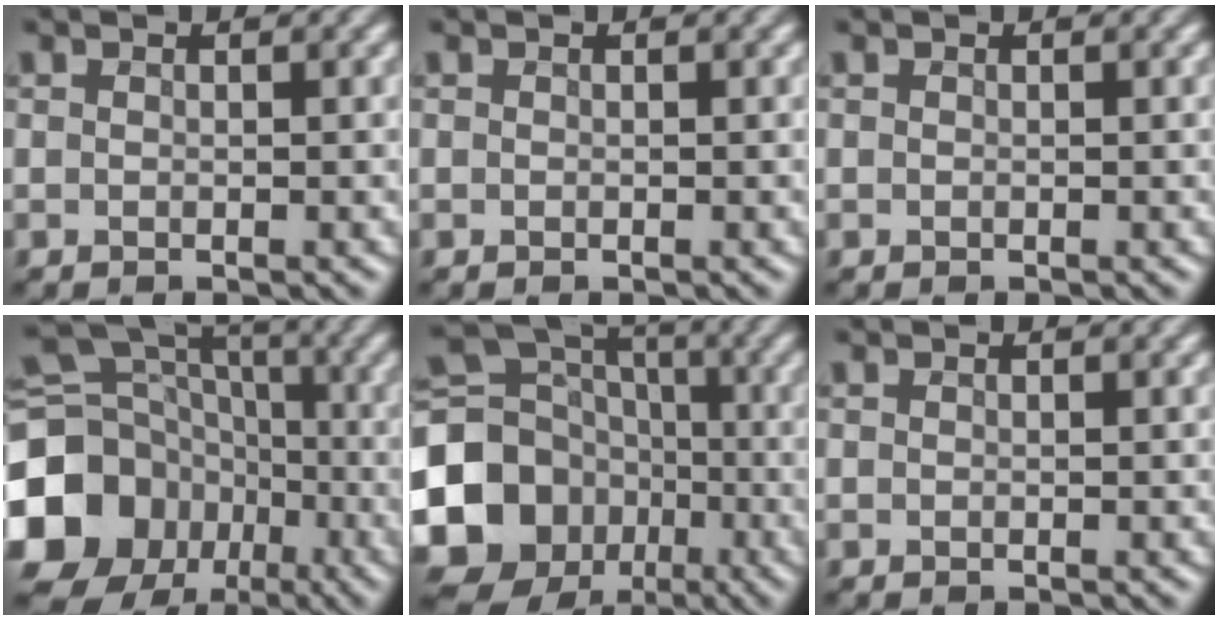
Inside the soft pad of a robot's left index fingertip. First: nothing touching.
{"total": 0.0}
{"total": 0.0}
{"total": 18.7, "force": [-6.1, 16.2, 7.2], "torque": [-0.175, -0.024, -0.133]}
{"total": 17.1, "force": [-4.7, 15.2, 6.5], "torque": [-0.153, -0.022, -0.108]}
{"total": 0.0}